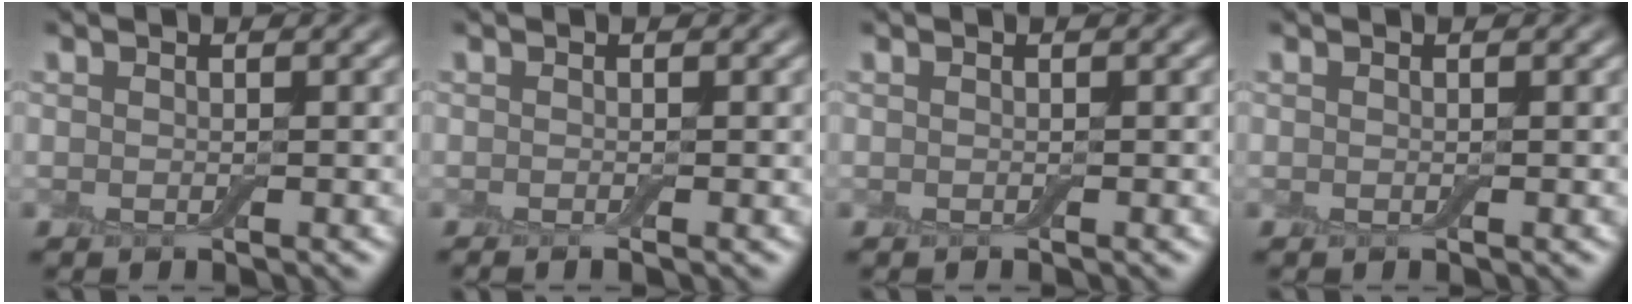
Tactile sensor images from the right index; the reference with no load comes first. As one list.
[{"total": 0.8, "force": [-0.4, 0.2, 0.7], "torque": [-0.009, -0.005, -0.009]}, {"total": 0.0}, {"total": 0.0}]